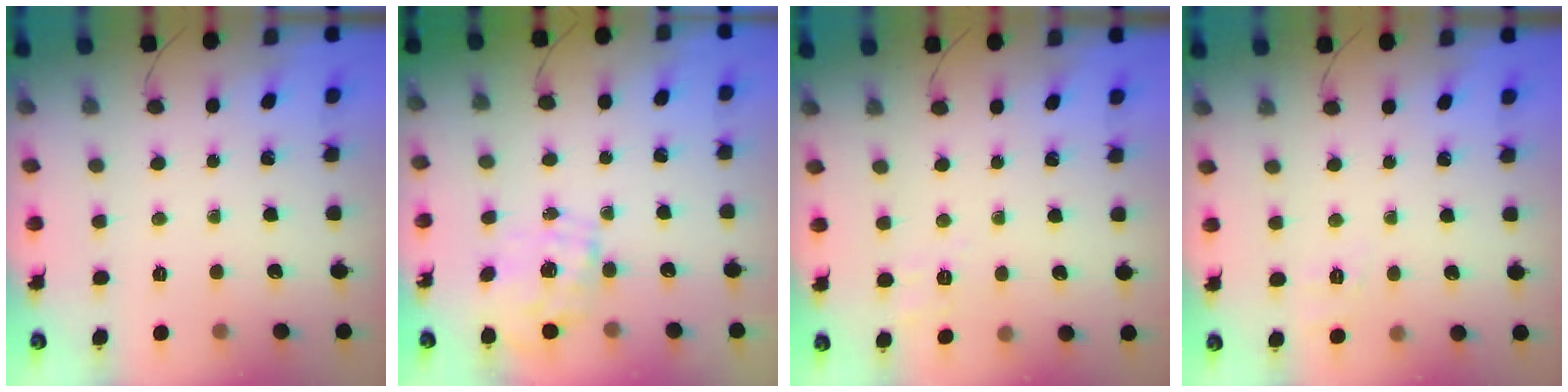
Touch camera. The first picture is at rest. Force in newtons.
{"total": 1.7, "press": 1.5, "slide": 0.7}
{"total": 2.3, "press": 1.4, "slide": 1.9}
{"total": 1.8, "press": 0.1, "slide": 1.8}